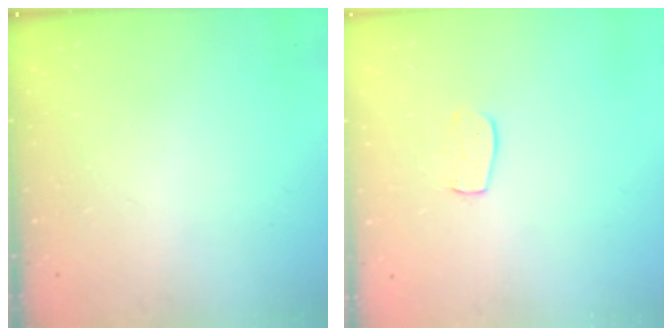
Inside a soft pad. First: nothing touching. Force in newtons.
{"total": 6.9, "press": 6.8, "slide": 0.4}